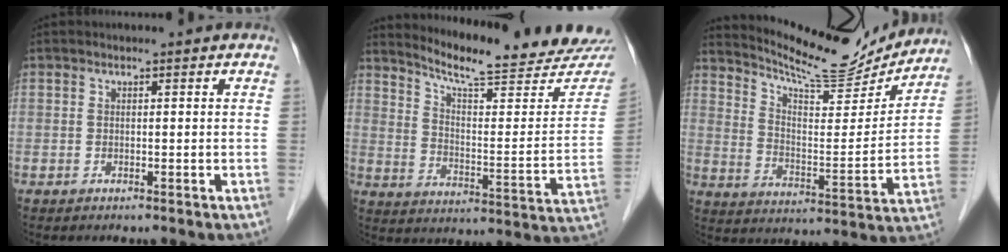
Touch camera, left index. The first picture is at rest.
{"total": 22.4, "force": [21.0, 1.4, 7.6], "torque": [-0.113, -0.086, 0.275]}
{"total": 16.3, "force": [15.7, 1.7, 3.9], "torque": [-0.073, -0.034, 0.234]}